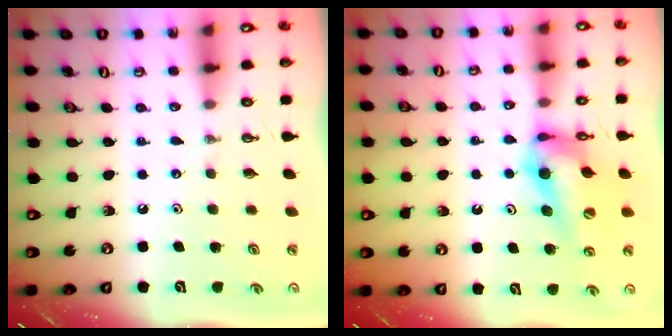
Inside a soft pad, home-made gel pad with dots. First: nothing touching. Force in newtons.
{"total": 13.3, "press": 13.2, "slide": 1.5}